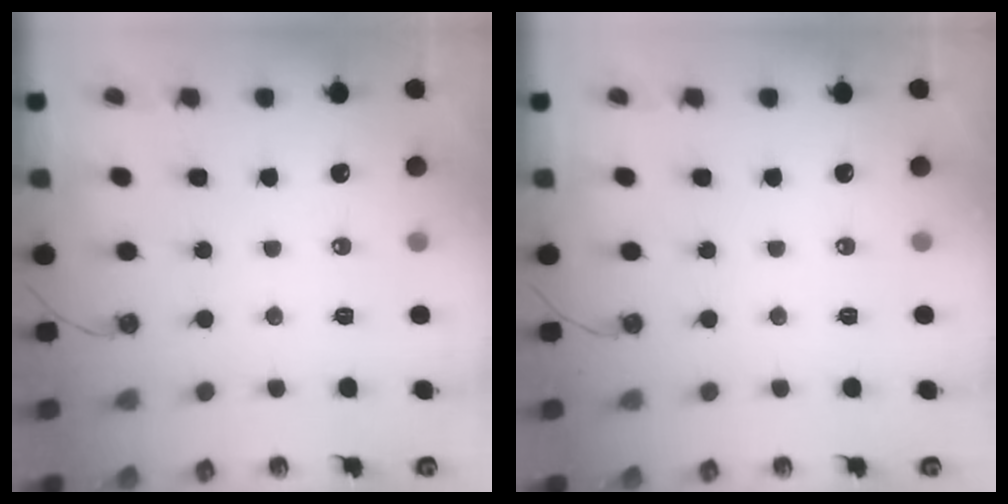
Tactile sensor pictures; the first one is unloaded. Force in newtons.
{"total": 0.0}